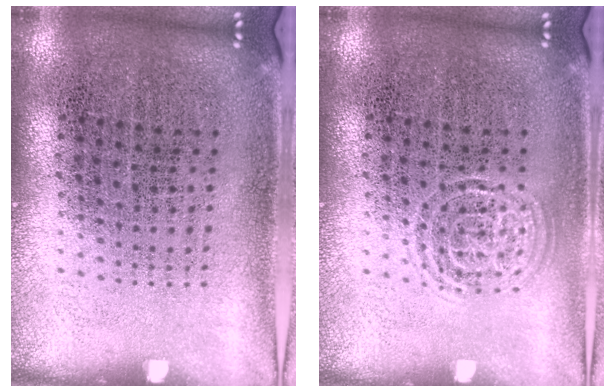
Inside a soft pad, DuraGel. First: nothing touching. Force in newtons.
{"total": 1.6, "press": 1.5, "slide": 0.2}